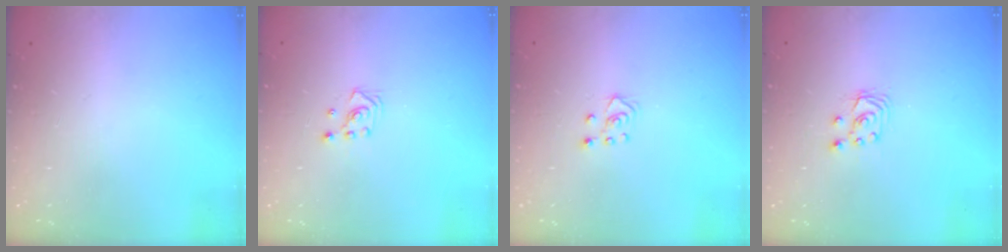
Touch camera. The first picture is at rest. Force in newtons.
{"total": 2.8, "press": 2.8, "slide": 0.3}
{"total": 3.6, "press": 3.6, "slide": 0.6}
{"total": 3.9, "press": 3.9, "slide": 0.4}